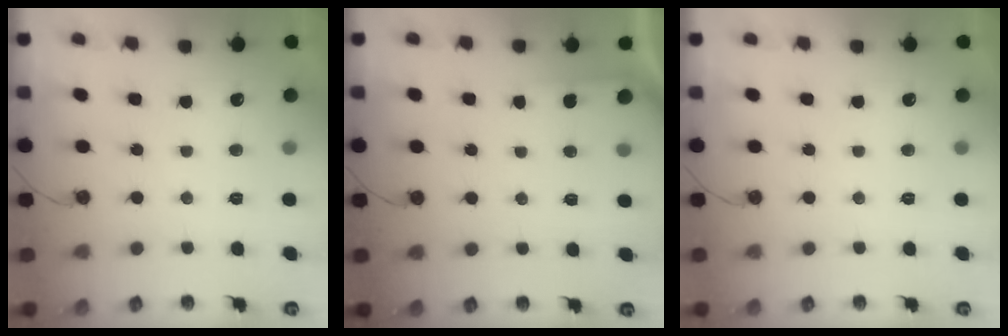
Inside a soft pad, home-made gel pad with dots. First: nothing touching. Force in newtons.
{"total": 1.5, "press": 1.5, "slide": 0.2}
{"total": 0.0}